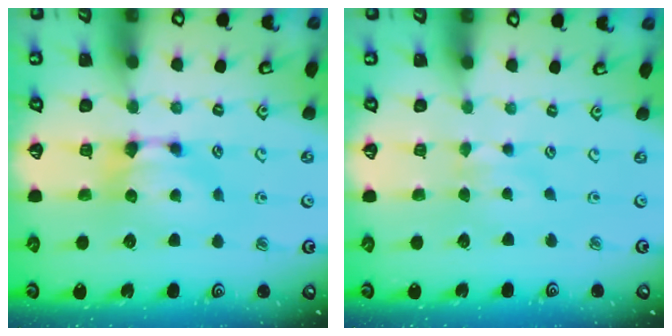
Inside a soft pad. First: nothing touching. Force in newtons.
{"total": 2.4, "press": 2.3, "slide": 0.5}